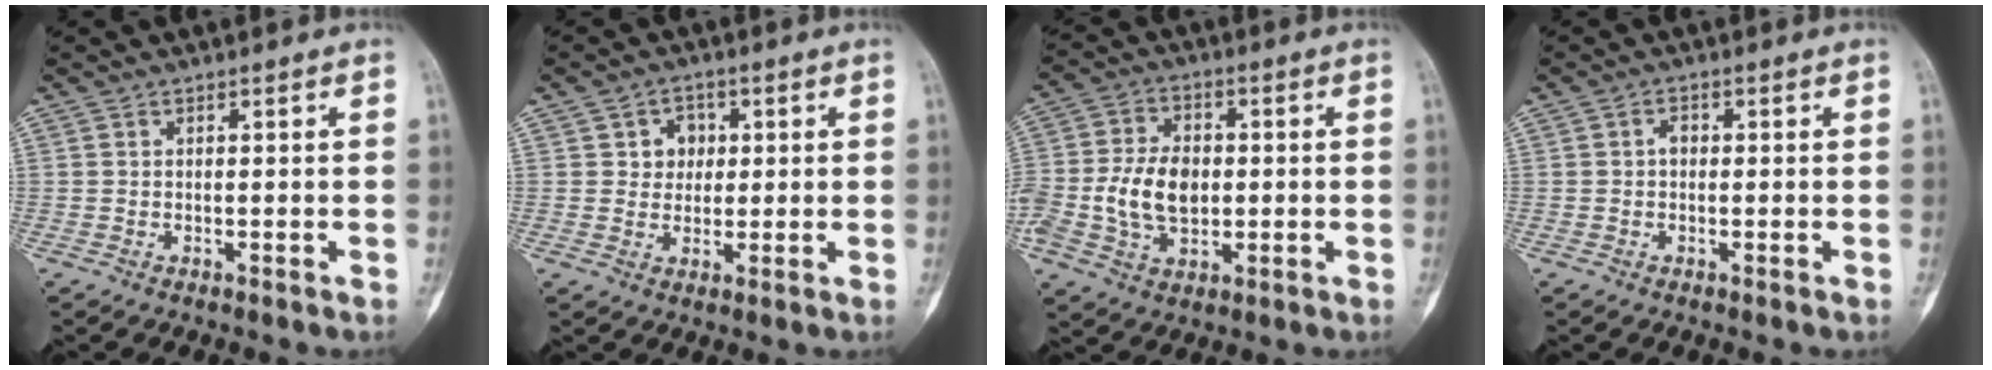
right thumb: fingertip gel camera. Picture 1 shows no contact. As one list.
[{"total": 4.9, "force": [1.0, 4.3, 2.0], "torque": [0.006, 0.003, 0.011]}, {"total": 12.1, "force": [-1.2, 8.4, 8.6], "torque": [-0.153, 0.015, -0.019]}, {"total": 1.8, "force": [-0.1, 1.4, 1.0], "torque": [-0.006, 0.005, -0.006]}]